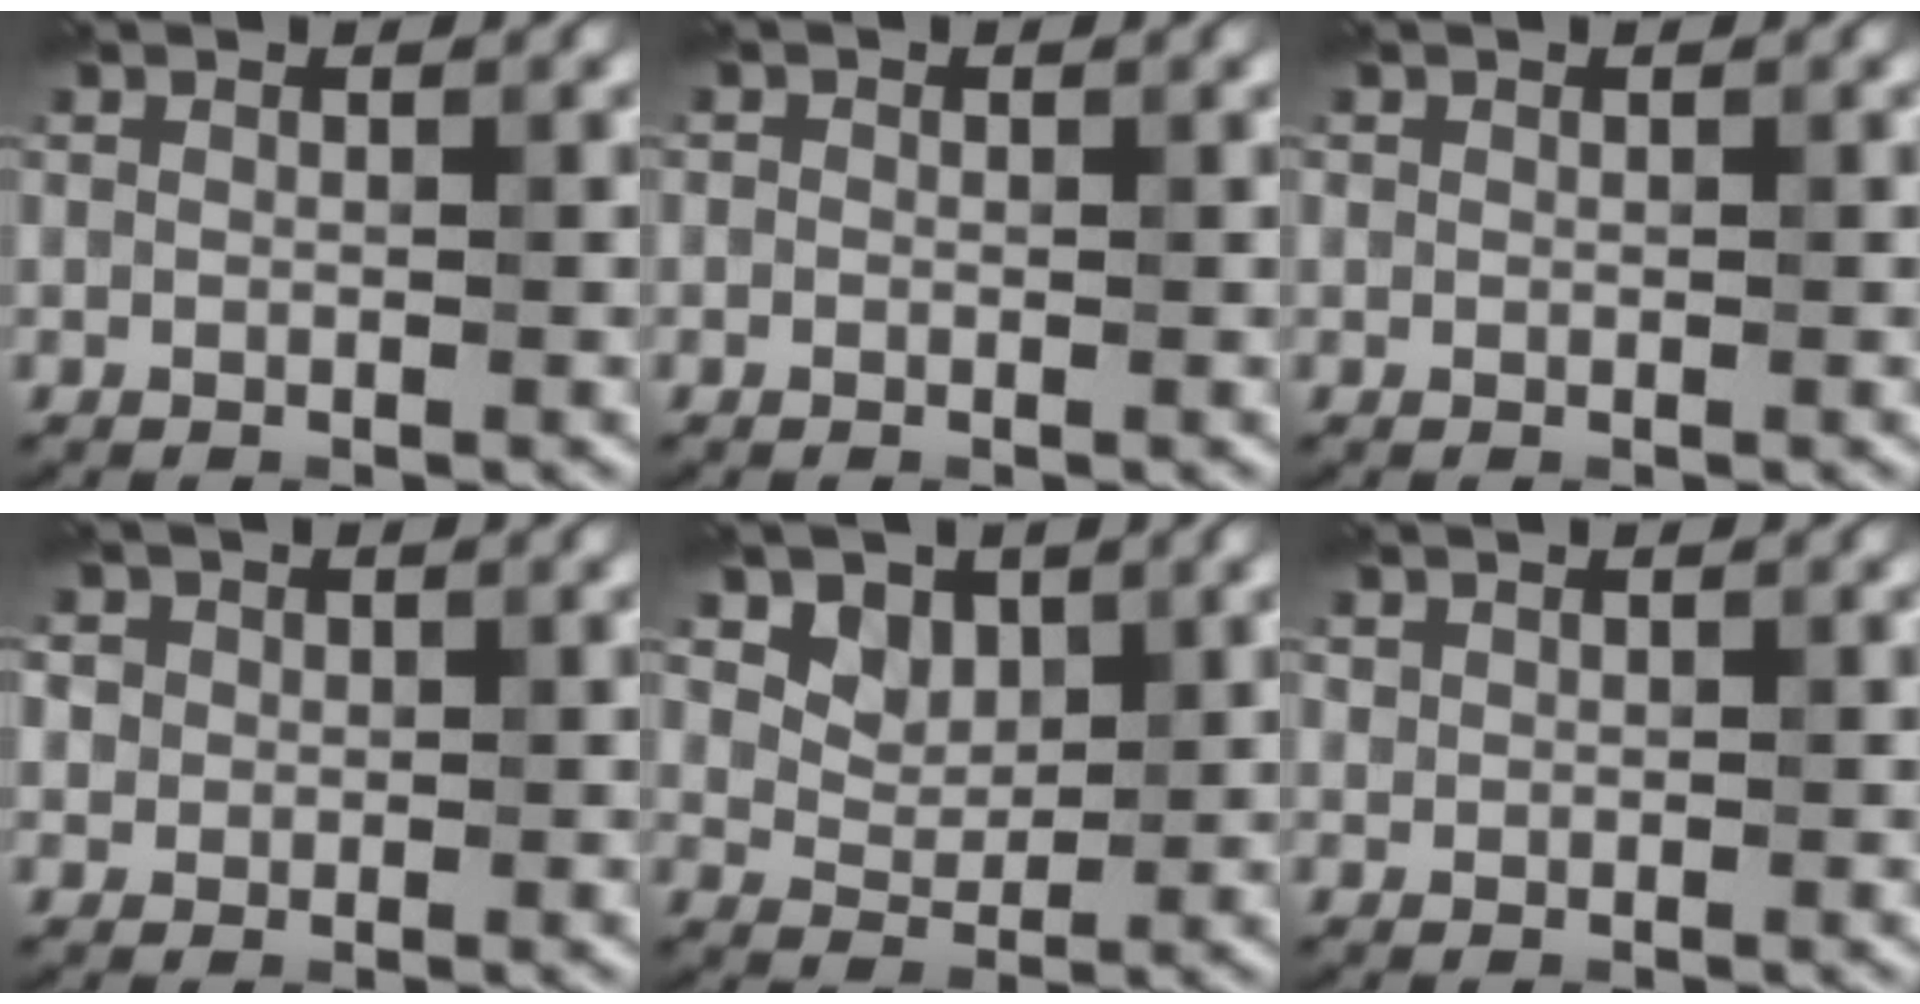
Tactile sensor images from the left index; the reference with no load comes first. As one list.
[{"total": 0.6, "force": [0.0, 0.6, 0.1], "torque": [-0.001, 0.003, -0.003]}, {"total": 0.5, "force": [0.2, 0.5, -0.1], "torque": [0.006, 0.006, 0.001]}, {"total": 3.2, "force": [1.5, 2.7, 0.7], "torque": [-0.007, 0.017, 0.000]}, {"total": 3.7, "force": [2.3, 2.7, 1.2], "torque": [-0.030, -0.012, 0.056]}, {"total": 0.9, "force": [0.6, 0.7, -0.3], "torque": [0.008, 0.008, 0.007]}]